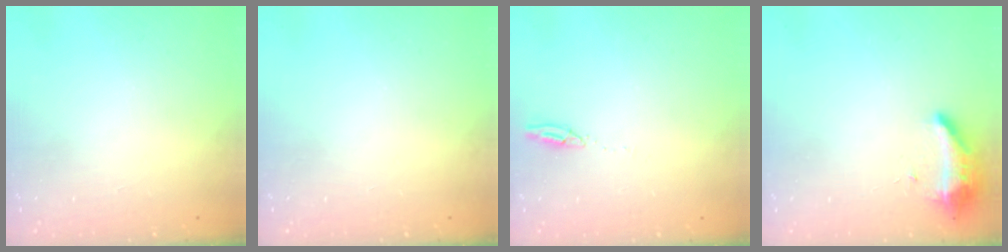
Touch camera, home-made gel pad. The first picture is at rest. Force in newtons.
{"total": 0.0}
{"total": 2.7, "press": 2.7, "slide": 0.2}
{"total": 9.1, "press": 8.8, "slide": 2.4}